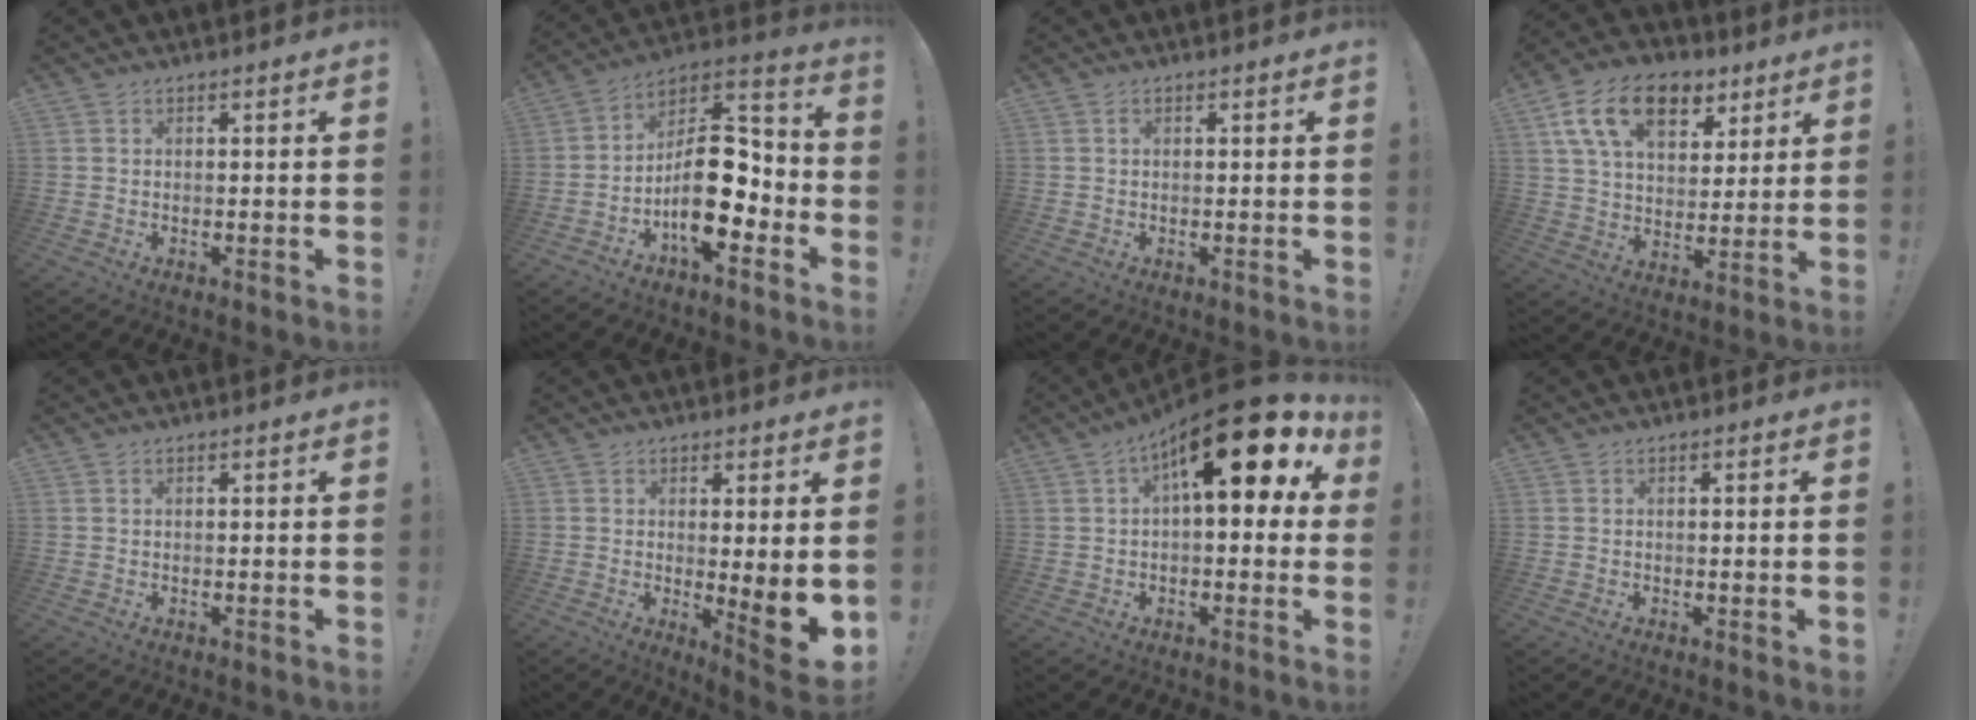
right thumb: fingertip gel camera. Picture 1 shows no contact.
{"total": 17.9, "force": [-4.9, 9.0, 14.8], "torque": [-0.241, 0.023, -0.073]}
{"total": 0.5, "force": [0.2, 0.4, 0.3], "torque": [-0.008, 0.004, 0.003]}
{"total": 17.8, "force": [8.9, 10.9, 10.8], "torque": [-0.177, -0.032, 0.164]}
{"total": 0.0}
{"total": 8.0, "force": [-0.6, 0.3, 8.0], "torque": [-0.100, -0.024, -0.011]}
{"total": 20.2, "force": [7.8, 7.2, 17.3], "torque": [-0.253, -0.048, 0.124]}
{"total": 1.2, "force": [-0.1, -0.2, 1.2], "torque": [-0.020, -0.001, -0.002]}